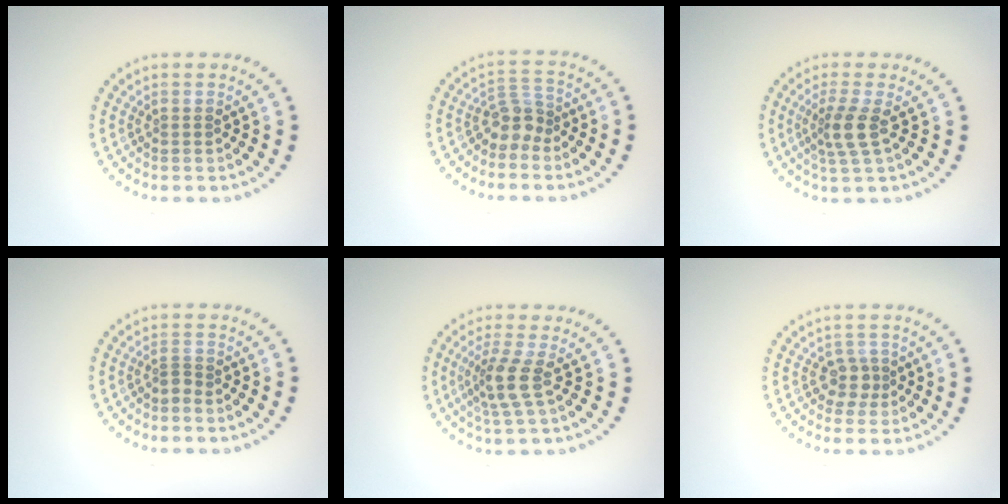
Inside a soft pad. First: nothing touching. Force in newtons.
{"total": 2.5, "press": 1.8, "slide": 1.7}
{"total": 2.7, "press": 2.1, "slide": 1.7}
{"total": 0.8, "press": 0.4, "slide": 0.6}
{"total": 2.8, "press": 2.2, "slide": 1.8}
{"total": 1.8, "press": 1.5, "slide": 1.1}